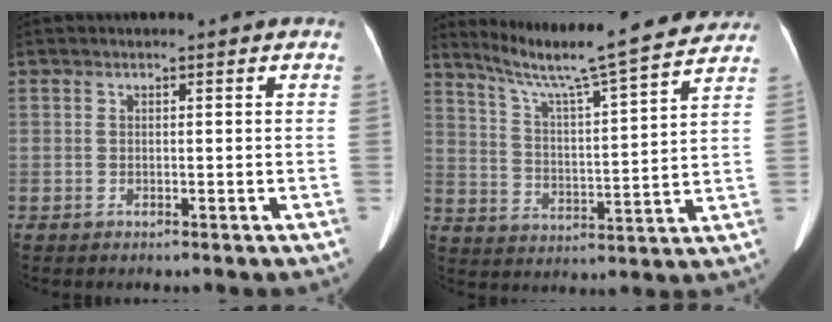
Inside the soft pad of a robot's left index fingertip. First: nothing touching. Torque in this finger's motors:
{"motor_torque": [0.70, -1.15, 0.02, 0.06]}